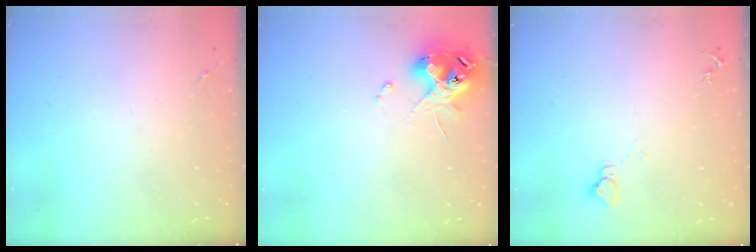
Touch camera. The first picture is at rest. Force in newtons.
{"total": 12.6, "press": 12.5, "slide": 1.7}
{"total": 2.7, "press": 2.7, "slide": 0.2}